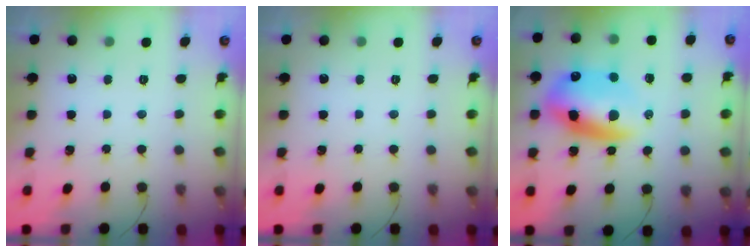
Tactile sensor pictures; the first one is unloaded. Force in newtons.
{"total": 0.0}
{"total": 16.0, "press": 15.5, "slide": 3.9}